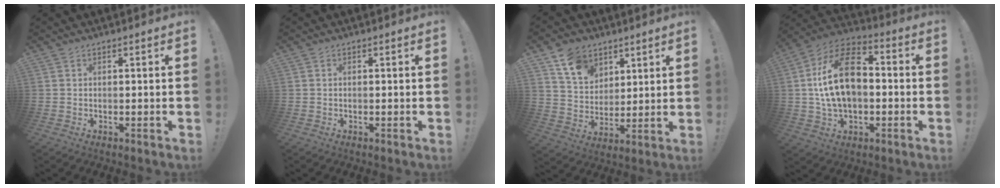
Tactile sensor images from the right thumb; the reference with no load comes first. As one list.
[{"total": 0.0}, {"total": 11.4, "force": [7.2, 8.0, 3.9], "torque": [-0.067, -0.040, 0.141]}, {"total": 19.5, "force": [1.0, 12.6, 14.9], "torque": [-0.251, 0.019, 0.018]}]